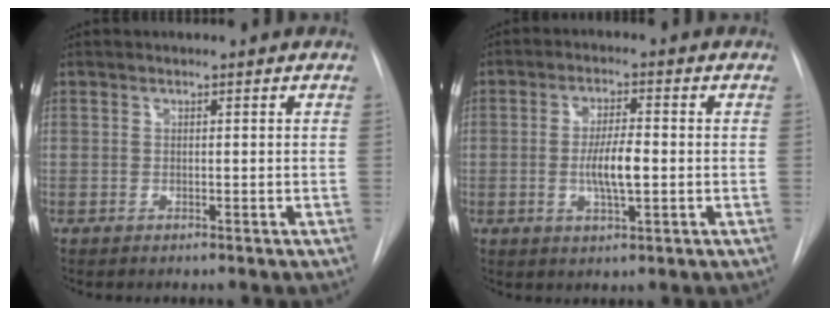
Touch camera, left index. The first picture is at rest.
{"total": 5.9, "force": [-1.6, 1.1, 5.5], "torque": [-0.107, -0.008, -0.024]}